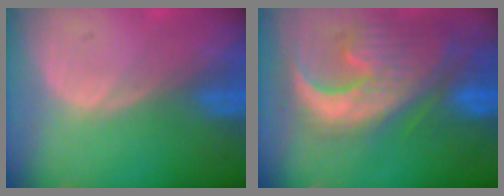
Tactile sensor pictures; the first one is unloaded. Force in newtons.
{"total": 13.5, "press": 11.4, "slide": 7.2}